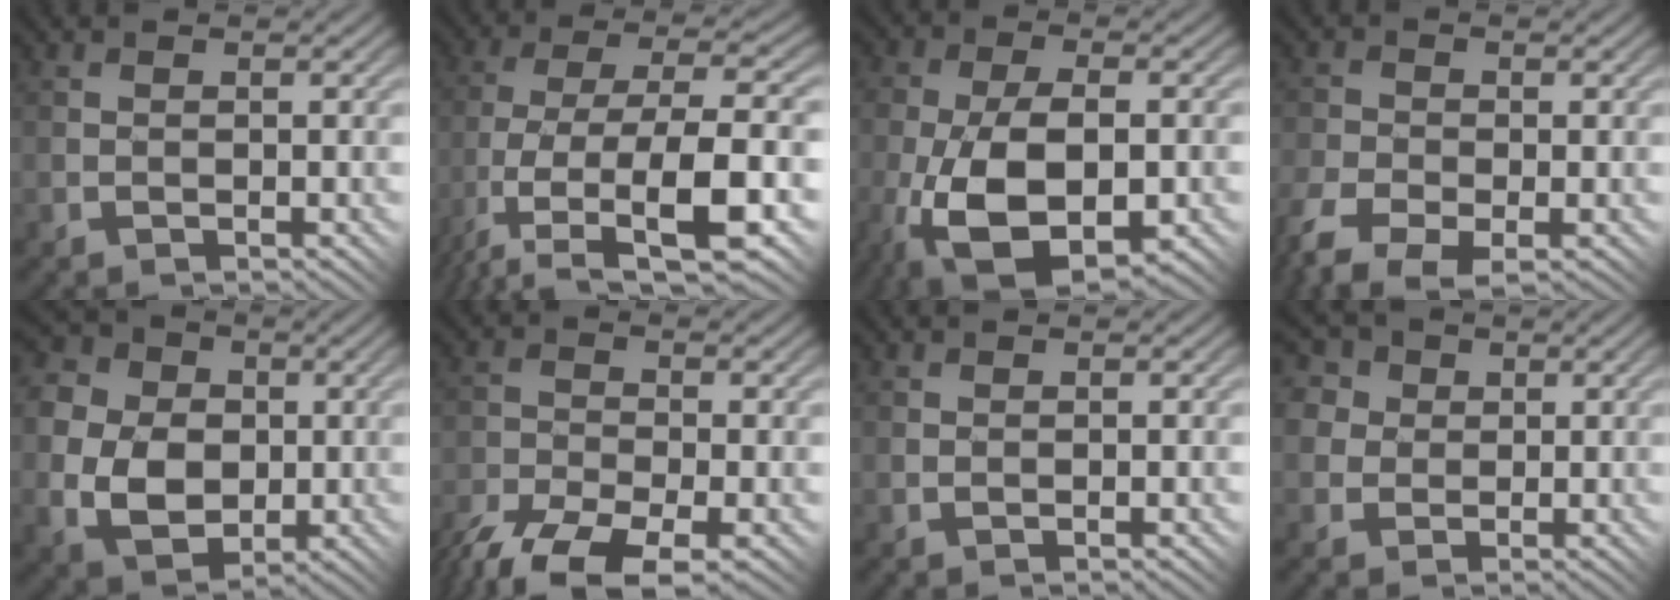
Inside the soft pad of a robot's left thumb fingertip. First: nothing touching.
{"total": 11.2, "force": [-4.3, 3.6, 9.7], "torque": [-0.193, -0.009, -0.076]}
{"total": 14.3, "force": [-5.3, 7.7, 10.7], "torque": [-0.211, -0.028, -0.074]}
{"total": 8.0, "force": [-5.1, 3.8, 4.7], "torque": [-0.110, -0.027, -0.091]}
{"total": 11.0, "force": [-0.7, 9.1, 6.2], "torque": [-0.158, -0.011, -0.018]}
{"total": 11.0, "force": [-8.3, 4.0, 6.1], "torque": [-0.128, -0.036, -0.136]}
{"total": 0.7, "force": [0.0, 0.3, 0.6], "torque": [-0.010, 0.000, 0.004]}
{"total": 8.4, "force": [3.6, 6.8, 3.3], "torque": [-0.096, 0.022, 0.051]}